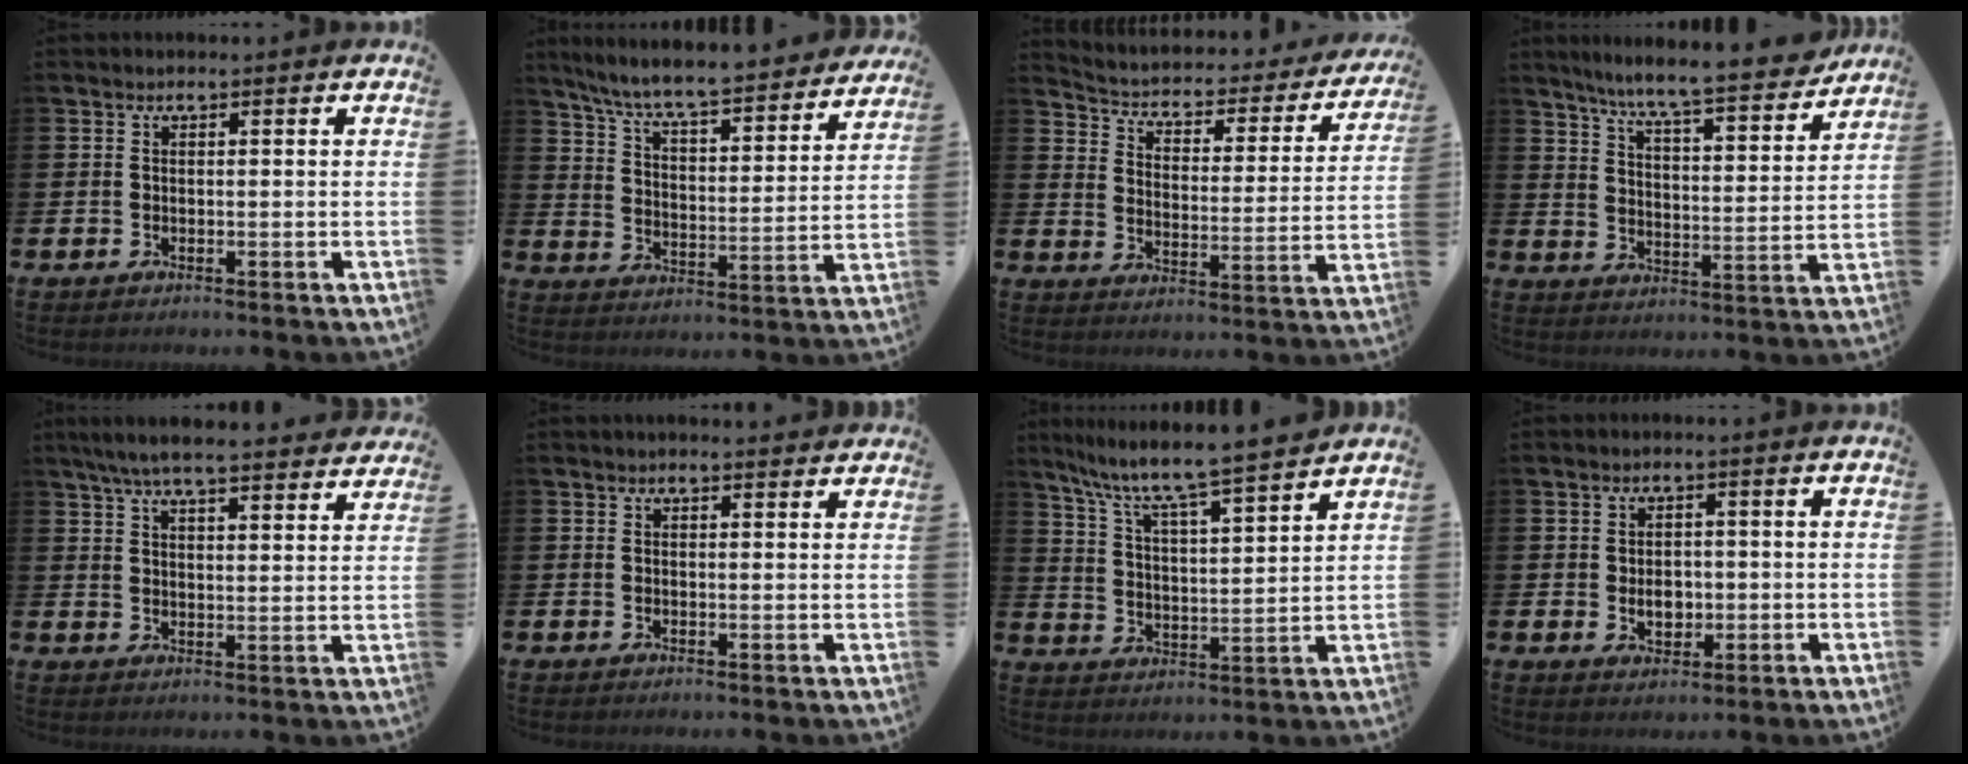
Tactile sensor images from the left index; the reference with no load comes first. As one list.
[{"total": 7.7, "force": [7.2, 0.5, 2.7], "torque": [-0.088, -0.056, 0.122]}, {"total": 3.5, "force": [3.0, 1.6, 1.0], "torque": [-0.046, -0.028, 0.040]}, {"total": 8.4, "force": [7.8, -0.1, 3.1], "torque": [-0.085, -0.056, 0.133]}, {"total": 6.7, "force": [6.4, 0.6, 2.2], "torque": [-0.061, -0.032, 0.114]}, {"total": 1.4, "force": [1.3, 0.1, 0.1], "torque": [0.004, -0.005, 0.023]}, {"total": 7.9, "force": [7.4, 0.1, 2.9], "torque": [-0.092, -0.056, 0.124]}, {"total": 3.1, "force": [-0.1, 2.4, 2.0], "torque": [-0.020, -0.001, -0.010]}]